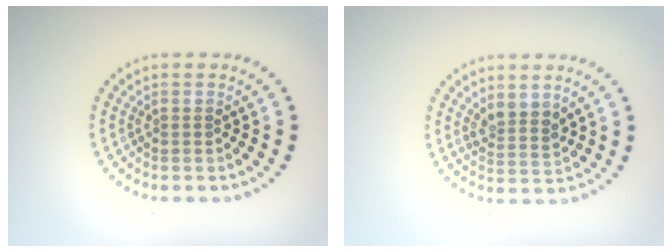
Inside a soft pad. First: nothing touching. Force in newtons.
{"total": 2.3, "press": 1.8, "slide": 1.4}